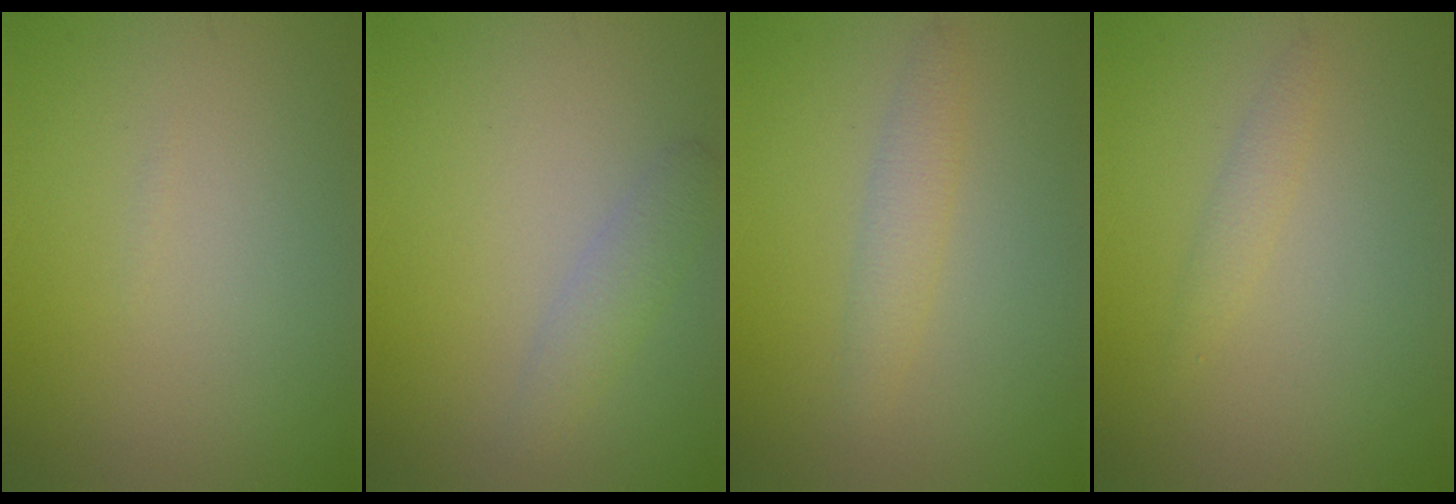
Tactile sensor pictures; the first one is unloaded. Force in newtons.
{"total": 1.9, "press": 1.9, "slide": 0.0}
{"total": 1.8, "press": 1.8, "slide": 0.1}
{"total": 1.1, "press": 1.1, "slide": 0.0}